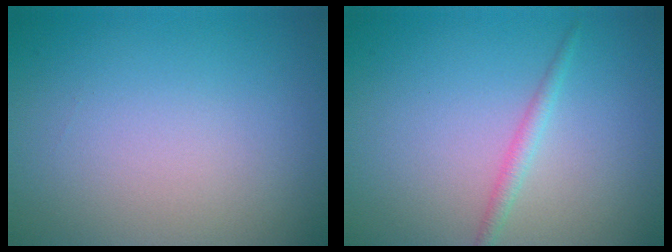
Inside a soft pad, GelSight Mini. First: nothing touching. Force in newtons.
{"total": 1.3, "press": 1.3, "slide": 0.0}